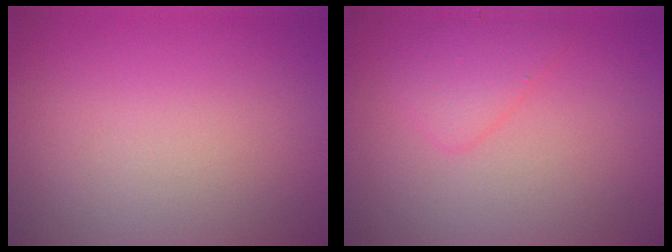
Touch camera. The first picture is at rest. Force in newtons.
{"total": 2.1, "press": 2.1, "slide": 0.2}